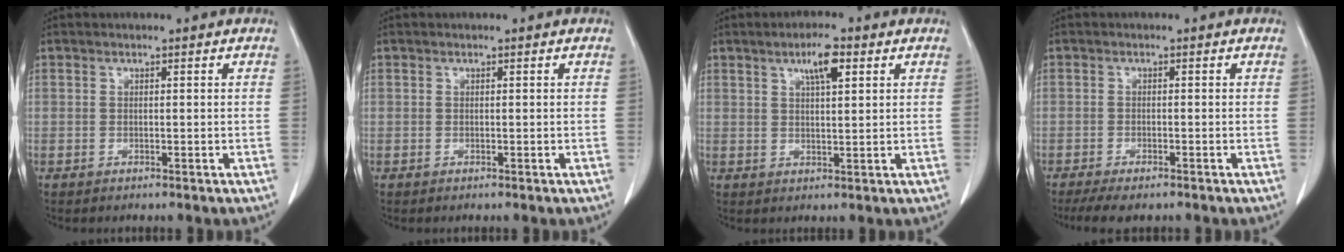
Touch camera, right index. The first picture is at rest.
{"total": 0.0}
{"total": 4.8, "force": [2.4, 1.0, 4.1], "torque": [-0.073, 0.003, 0.042]}
{"total": 5.8, "force": [-4.6, 1.6, 3.2], "torque": [-0.046, -0.011, -0.070]}